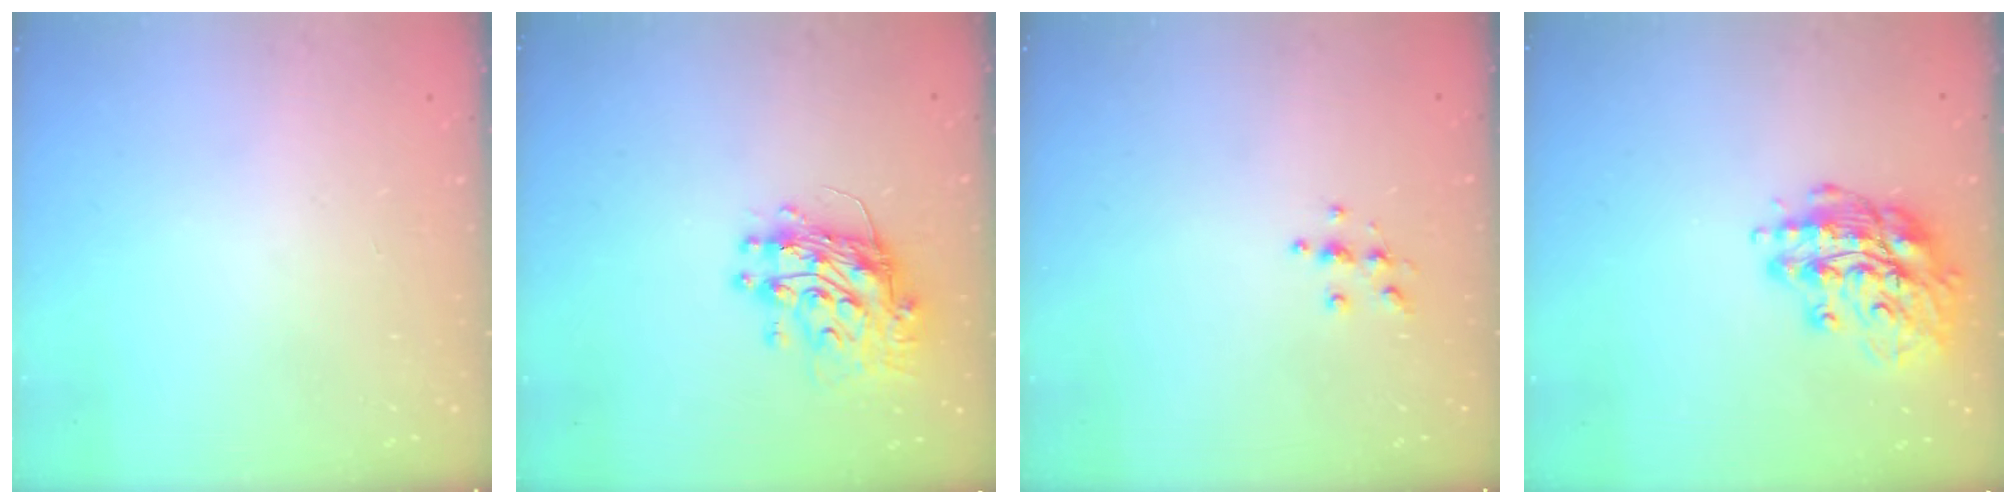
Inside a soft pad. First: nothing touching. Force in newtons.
{"total": 11.7, "press": 11.6, "slide": 1.2}
{"total": 4.2, "press": 4.2, "slide": 0.3}
{"total": 16.0, "press": 15.9, "slide": 1.6}